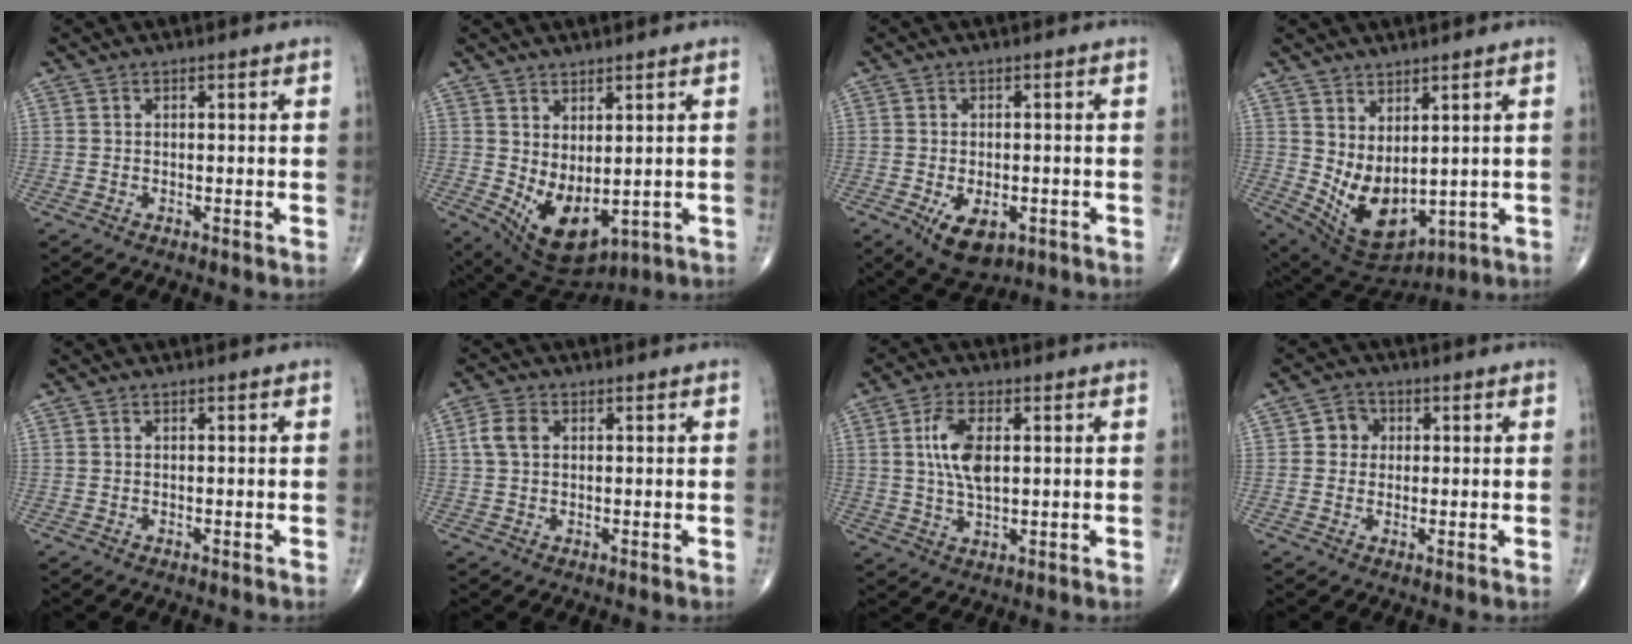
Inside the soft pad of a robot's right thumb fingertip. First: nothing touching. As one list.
[{"total": 10.2, "force": [-0.3, 5.5, 8.6], "torque": [-0.134, -0.016, 0.025]}, {"total": 7.4, "force": [-2.8, 4.1, 5.5], "torque": [-0.081, 0.000, -0.033]}, {"total": 11.6, "force": [1.2, 6.6, 9.5], "torque": [-0.151, -0.029, 0.055]}, {"total": 0.0}, {"total": 4.0, "force": [0.9, 2.8, 2.8], "torque": [-0.061, 0.008, 0.014]}, {"total": 8.1, "force": [1.6, 4.0, 6.9], "torque": [-0.137, -0.002, 0.031]}, {"total": 3.8, "force": [0.6, 3.5, 1.3], "torque": [0.005, 0.006, 0.001]}]